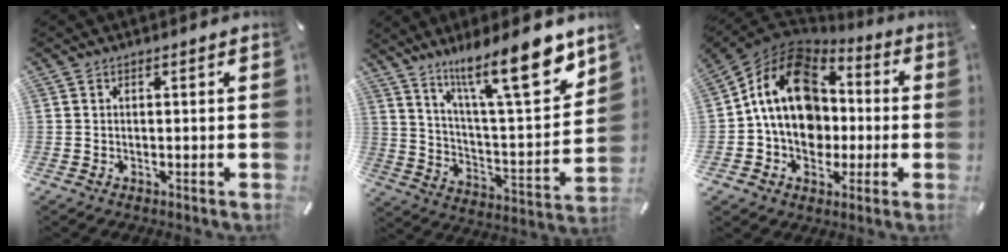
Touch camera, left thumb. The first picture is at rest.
{"total": 18.5, "force": [13.9, 3.8, 11.7], "torque": [-0.190, -0.098, 0.224]}
{"total": 18.0, "force": [0.5, 14.3, 10.8], "torque": [-0.202, 0.010, 0.013]}